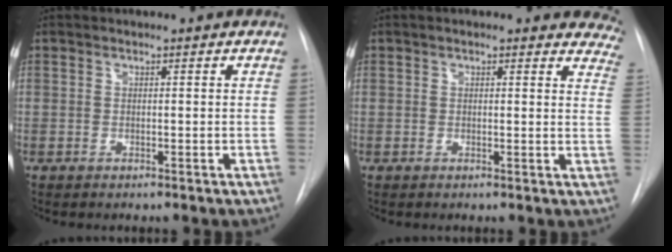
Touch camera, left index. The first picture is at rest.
{"total": 9.0, "force": [8.0, 2.9, 3.0], "torque": [0.005, -0.017, 0.054]}